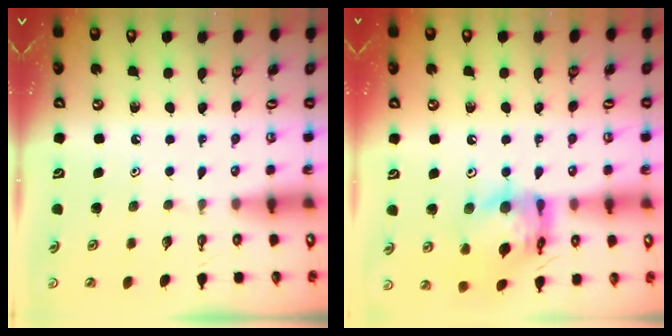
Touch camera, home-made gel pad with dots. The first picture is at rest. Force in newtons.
{"total": 15.1, "press": 15.0, "slide": 1.7}